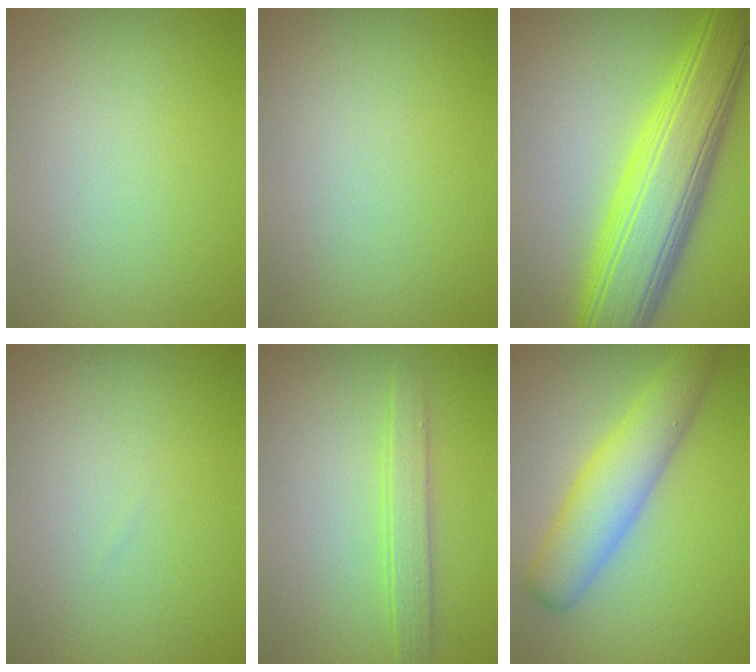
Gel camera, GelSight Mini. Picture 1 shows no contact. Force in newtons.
{"total": 0.0}
{"total": 9.9, "press": 9.9, "slide": 0.2}
{"total": 0.0}
{"total": 2.2, "press": 2.2, "slide": 0.1}
{"total": 5.5, "press": 5.5, "slide": 0.2}